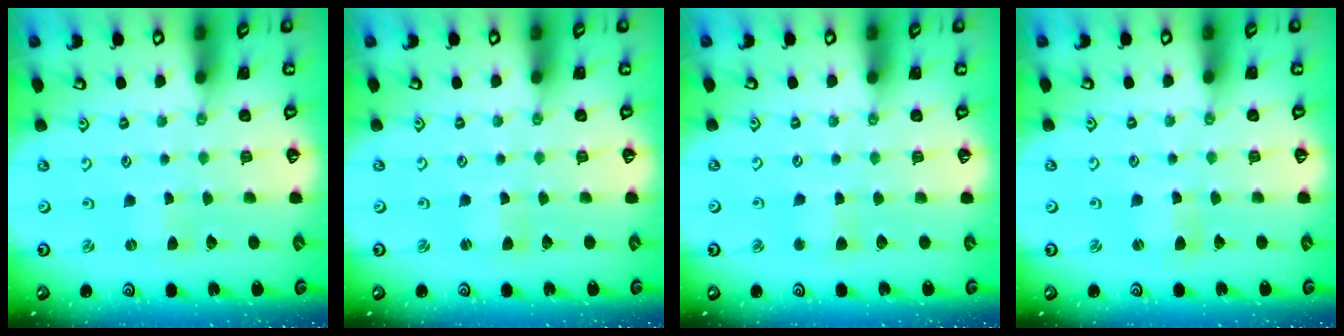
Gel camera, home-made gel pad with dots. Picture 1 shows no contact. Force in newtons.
{"total": 1.1, "press": 1.1, "slide": 0.2}
{"total": 4.3, "press": 4.3, "slide": 0.5}
{"total": 1.6, "press": 1.6, "slide": 0.3}